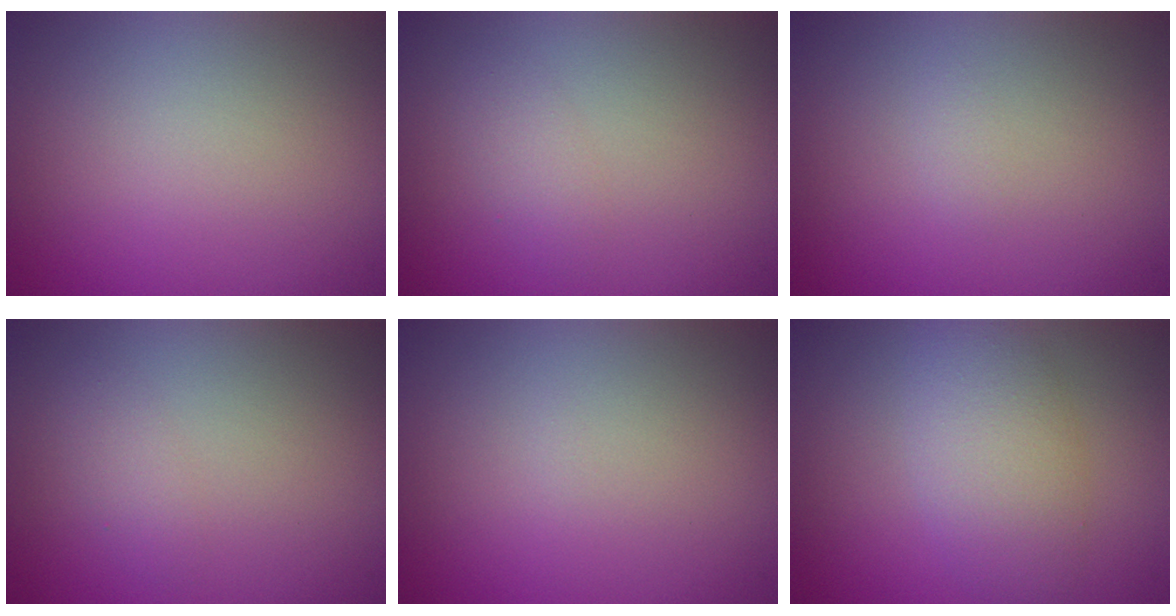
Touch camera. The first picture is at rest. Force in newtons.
{"total": 1.3, "press": 1.3, "slide": 0.1}
{"total": 0.6, "press": 0.6, "slide": 0.0}
{"total": 1.2, "press": 1.2, "slide": 0.0}
{"total": 0.0}
{"total": 4.3, "press": 4.3, "slide": 0.4}